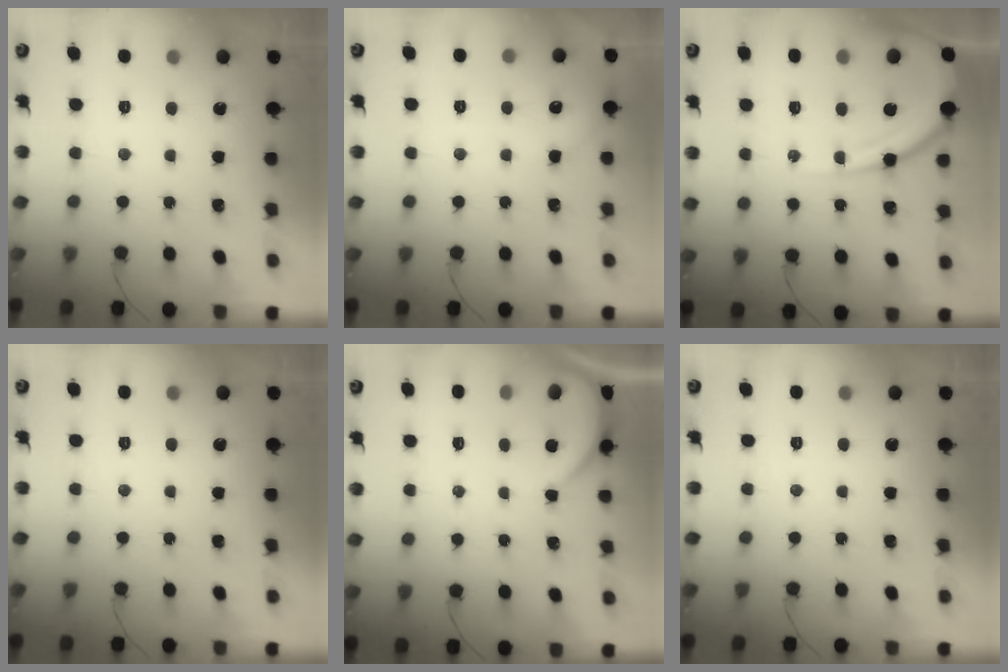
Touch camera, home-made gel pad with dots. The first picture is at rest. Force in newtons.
{"total": 1.7, "press": 1.6, "slide": 0.3}
{"total": 14.9, "press": 14.8, "slide": 1.5}
{"total": 0.0}
{"total": 2.4, "press": 2.4, "slide": 0.2}
{"total": 0.0}